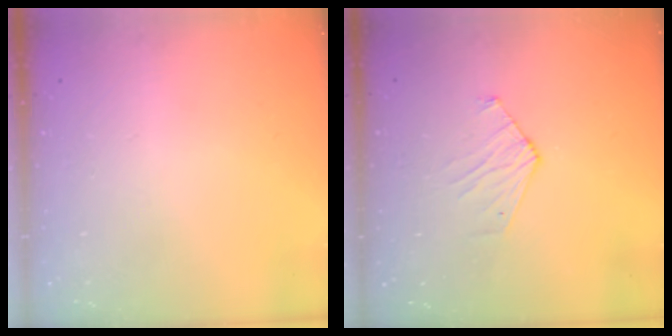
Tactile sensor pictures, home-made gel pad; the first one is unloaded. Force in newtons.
{"total": 4.7, "press": 4.7, "slide": 0.5}